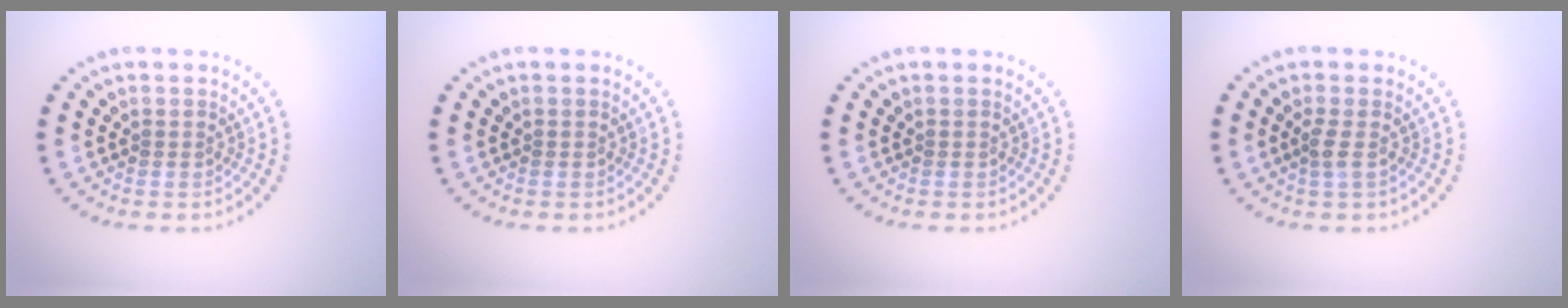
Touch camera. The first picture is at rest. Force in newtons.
{"total": 0.0}
{"total": 0.0}
{"total": 1.2, "press": 1.0, "slide": 0.6}